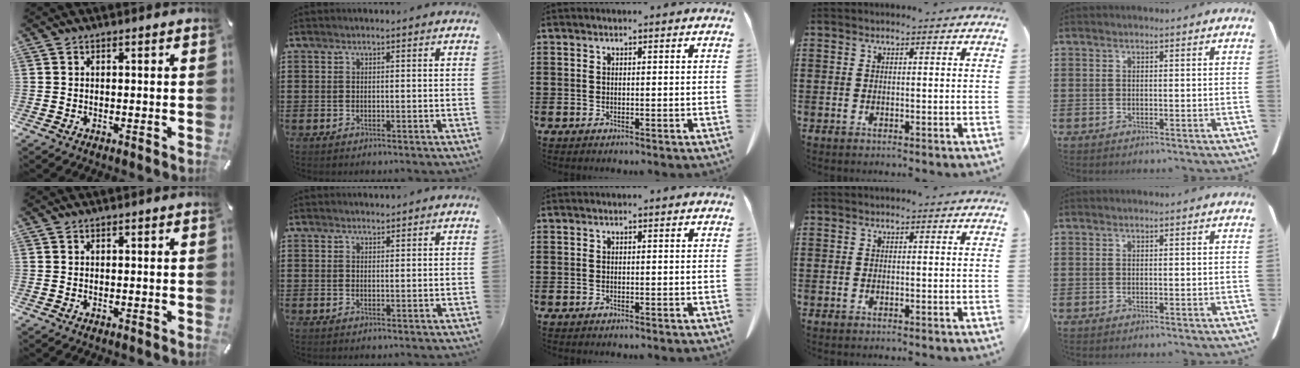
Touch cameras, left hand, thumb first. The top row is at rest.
{"index": {"total": 0.9, "force": [0.9, 0.1, -0.2], "torque": [0.001, 0.000, 0.018]}}